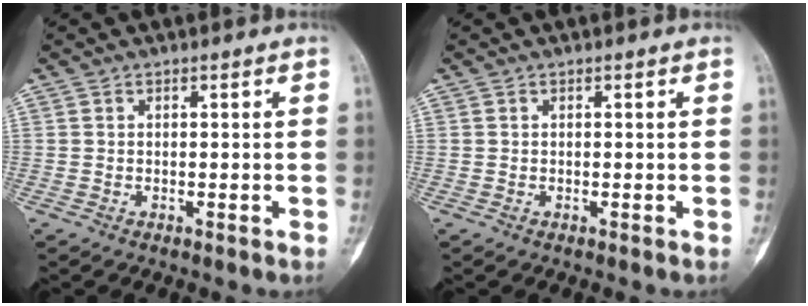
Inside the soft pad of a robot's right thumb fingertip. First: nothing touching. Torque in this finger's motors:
{"motor_torque": [0.09, -0.04, 0.08, -0.02, 0.00]}